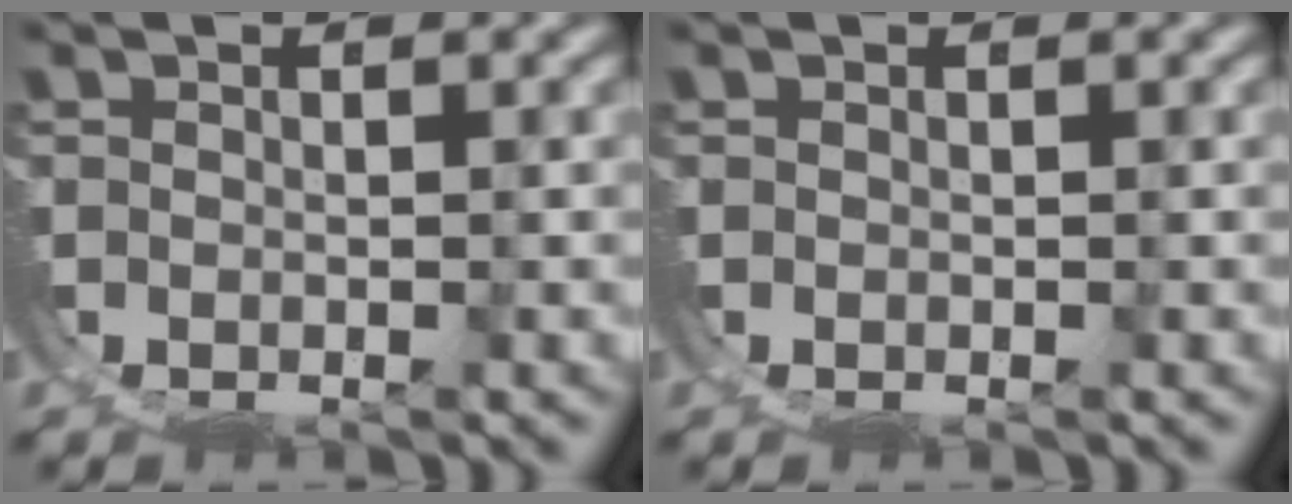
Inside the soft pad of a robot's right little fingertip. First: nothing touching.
{"total": 0.0}